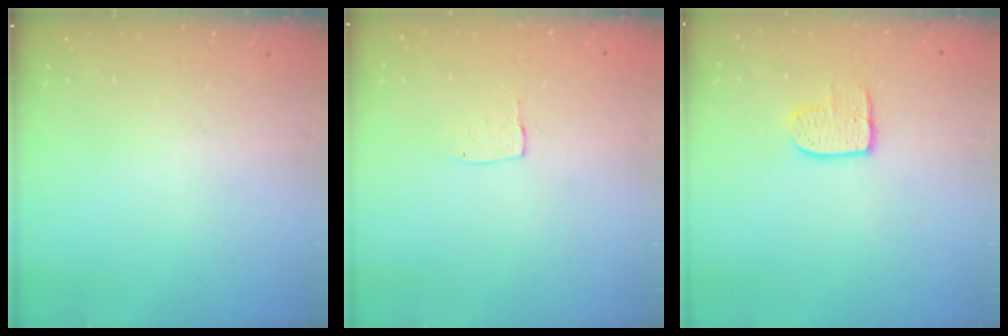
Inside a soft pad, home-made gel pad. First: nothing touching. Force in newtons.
{"total": 3.5, "press": 3.5, "slide": 0.1}
{"total": 7.4, "press": 7.4, "slide": 0.2}